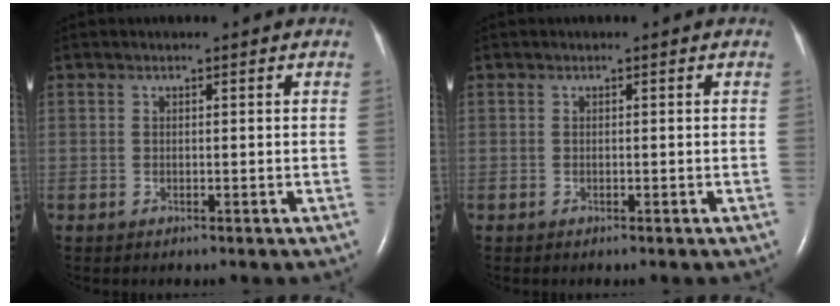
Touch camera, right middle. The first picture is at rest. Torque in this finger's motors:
{"motor_torque": [0.96, -0.91, 0.00, 0.01]}